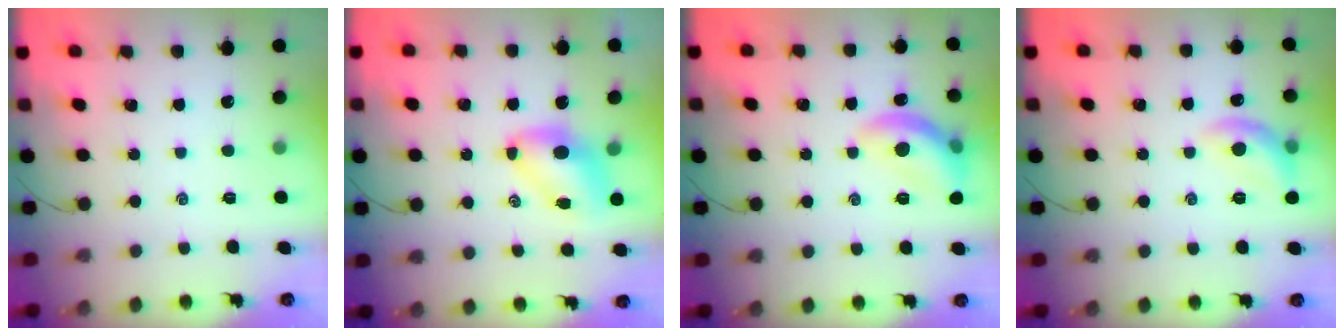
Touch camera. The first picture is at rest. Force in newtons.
{"total": 6.9, "press": 6.8, "slide": 1.2}
{"total": 12.4, "press": 12.4, "slide": 0.7}
{"total": 9.8, "press": 9.8, "slide": 0.4}